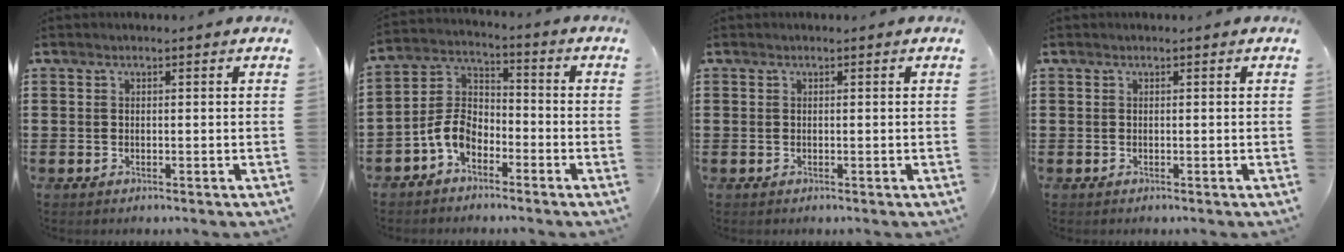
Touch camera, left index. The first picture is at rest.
{"total": 6.8, "force": [-4.1, 3.9, 3.7], "torque": [-0.104, 0.004, -0.089]}
{"total": 0.0}
{"total": 0.0}